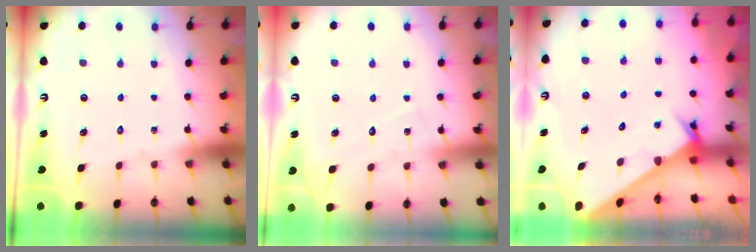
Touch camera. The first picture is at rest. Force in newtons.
{"total": 5.6, "press": 5.6, "slide": 0.3}
{"total": 2.9, "press": 2.9, "slide": 0.1}